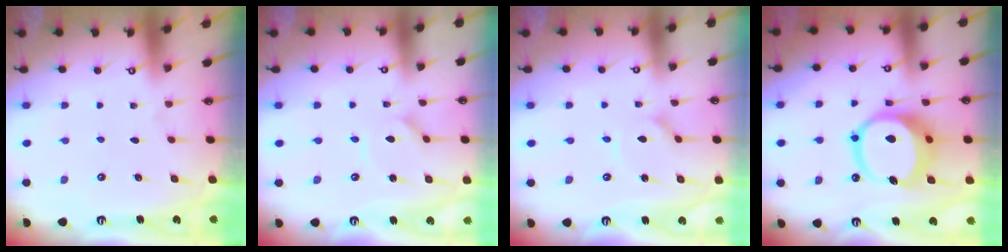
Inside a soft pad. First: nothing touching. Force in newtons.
{"total": 1.8, "press": 1.8, "slide": 0.3}
{"total": 2.1, "press": 2.1, "slide": 0.3}
{"total": 15.1, "press": 14.9, "slide": 2.3}